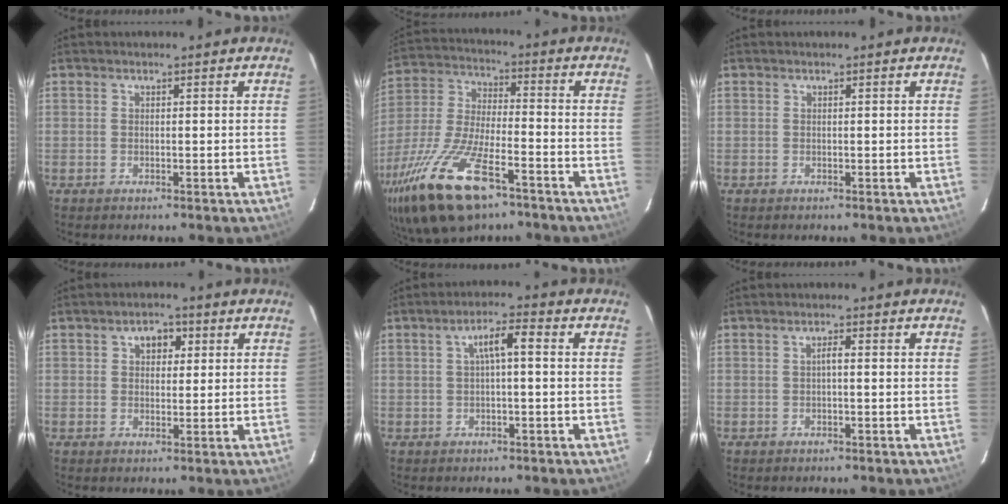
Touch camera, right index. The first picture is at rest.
{"total": 21.0, "force": [-12.6, 7.6, 15.0], "torque": [-0.323, -0.043, -0.236]}
{"total": 0.0}
{"total": 3.8, "force": [1.4, 2.8, 2.3], "torque": [-0.030, 0.015, 0.021]}
{"total": 4.5, "force": [0.4, 0.9, 4.4], "torque": [-0.080, 0.014, 0.011]}
{"total": 1.2, "force": [-0.2, 0.2, 1.1], "torque": [-0.020, 0.006, -0.003]}